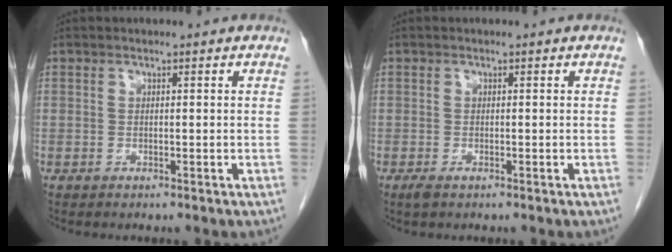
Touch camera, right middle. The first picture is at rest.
{"total": 1.2, "force": [-0.7, 0.4, 0.8], "torque": [-0.020, -0.003, -0.009]}